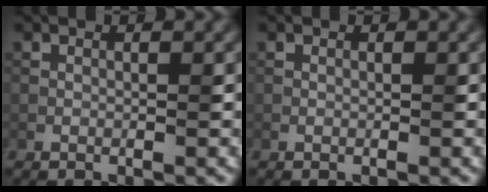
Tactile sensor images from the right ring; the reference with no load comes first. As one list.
[{"total": 0.0}]